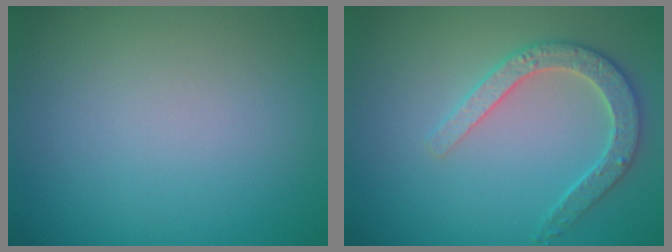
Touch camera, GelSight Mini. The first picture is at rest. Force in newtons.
{"total": 3.3, "press": 3.2, "slide": 0.8}